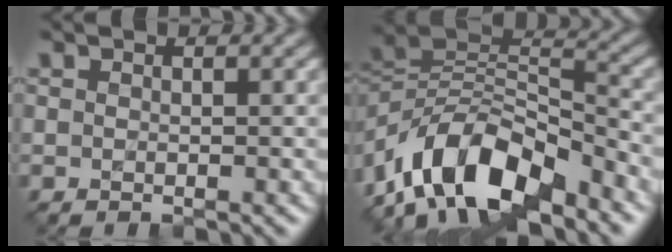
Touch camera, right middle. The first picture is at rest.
{"total": 11.3, "force": [-7.3, 5.0, 7.0], "torque": [-0.116, 0.010, -0.147]}